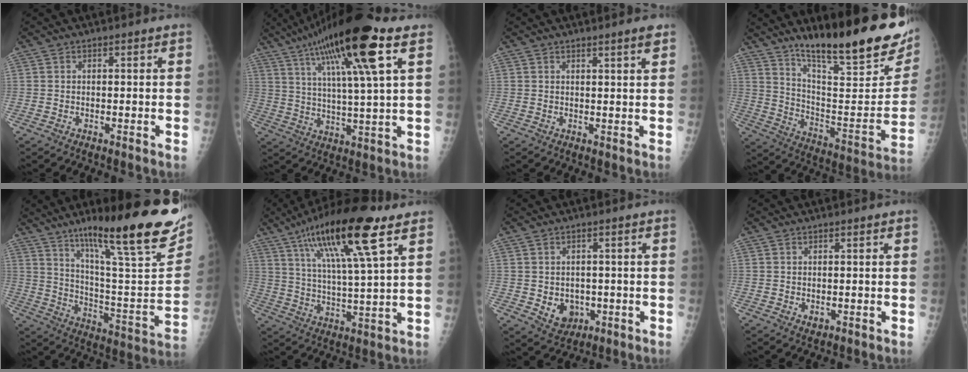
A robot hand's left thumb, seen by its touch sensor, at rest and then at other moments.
{"total": 20.8, "force": [10.6, 2.8, 17.7], "torque": [-0.307, -0.009, 0.180]}
{"total": 2.2, "force": [1.6, -0.1, 1.4], "torque": [-0.018, -0.010, 0.023]}
{"total": 26.9, "force": [17.8, 5.4, 19.4], "torque": [-0.264, -0.082, 0.281]}
{"total": 29.0, "force": [18.2, 4.7, 22.1], "torque": [-0.311, -0.067, 0.286]}
{"total": 19.7, "force": [10.4, 3.8, 16.3], "torque": [-0.280, -0.022, 0.182]}
{"total": 5.7, "force": [-0.9, 4.7, 3.1], "torque": [-0.022, -0.001, 0.001]}
{"total": 1.3, "force": [-0.1, 1.0, 0.8], "torque": [-0.009, -0.002, 0.001]}